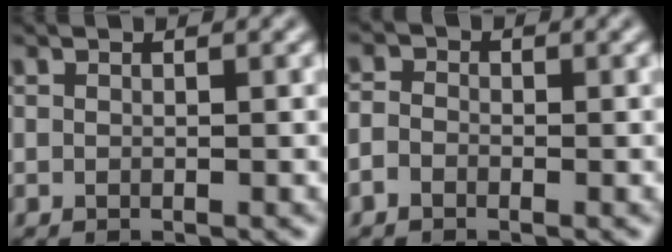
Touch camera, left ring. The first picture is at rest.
{"total": 1.5, "force": [-1.0, 1.0, 0.6], "torque": [-0.008, 0.002, -0.025]}